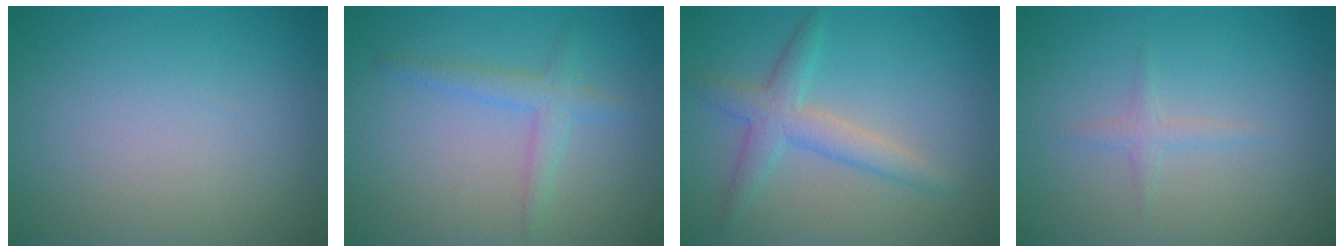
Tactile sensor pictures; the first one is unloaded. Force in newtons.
{"total": 2.1, "press": 2.1, "slide": 0.1}
{"total": 3.3, "press": 3.3, "slide": 0.1}
{"total": 1.1, "press": 1.1, "slide": 0.1}